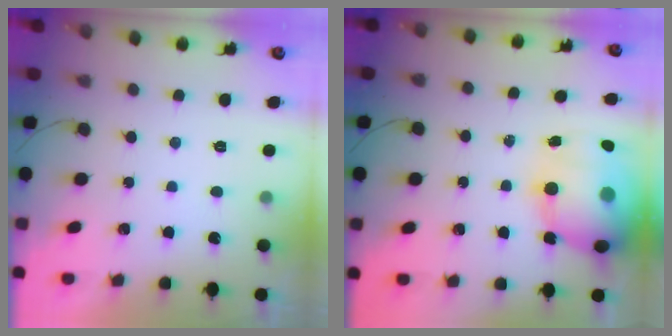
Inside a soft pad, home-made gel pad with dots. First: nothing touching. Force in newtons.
{"total": 24.0, "press": 23.4, "slide": 5.4}